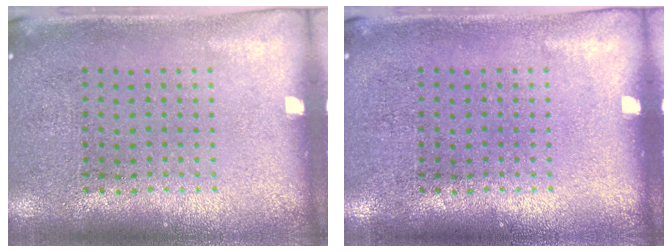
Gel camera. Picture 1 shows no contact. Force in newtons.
{"total": 0.0}